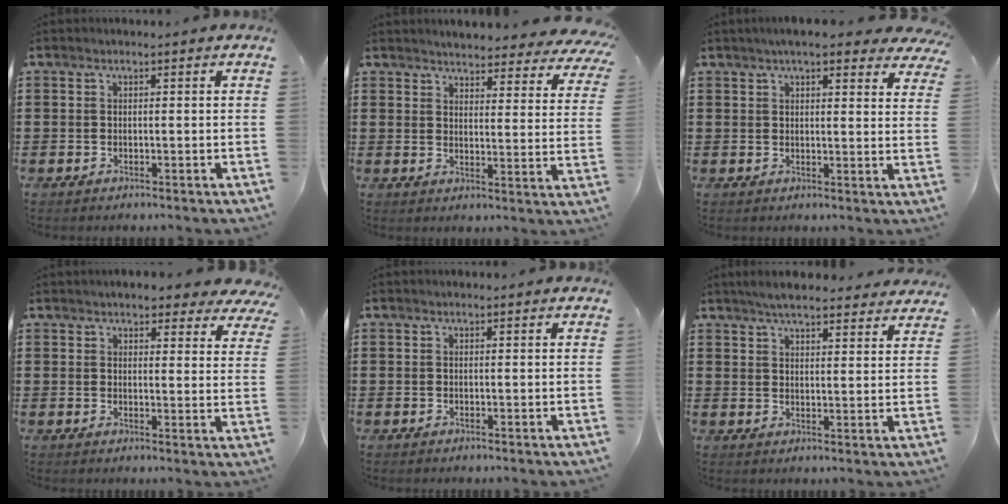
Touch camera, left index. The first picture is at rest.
{"total": 4.0, "force": [4.0, -0.1, 0.9], "torque": [-0.027, -0.027, 0.067]}
{"total": 5.3, "force": [4.4, 0.9, 2.7], "torque": [-0.059, -0.005, 0.078]}
{"total": 4.7, "force": [4.4, 0.6, 1.7], "torque": [-0.041, -0.013, 0.078]}
{"total": 0.0}
{"total": 5.1, "force": [4.7, 0.7, 1.7], "torque": [-0.047, -0.011, 0.087]}